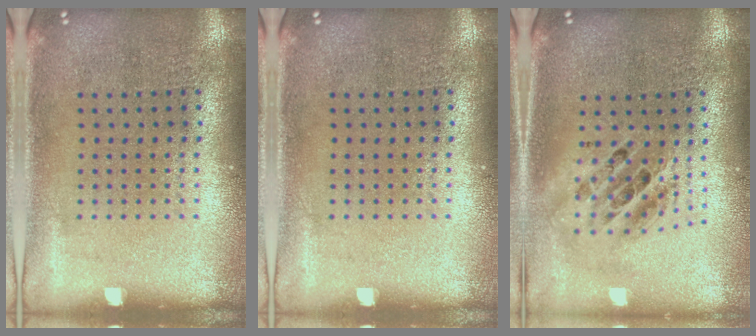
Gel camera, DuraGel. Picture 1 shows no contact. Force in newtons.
{"total": 0.0}
{"total": 1.8, "press": 1.4, "slide": 1.1}